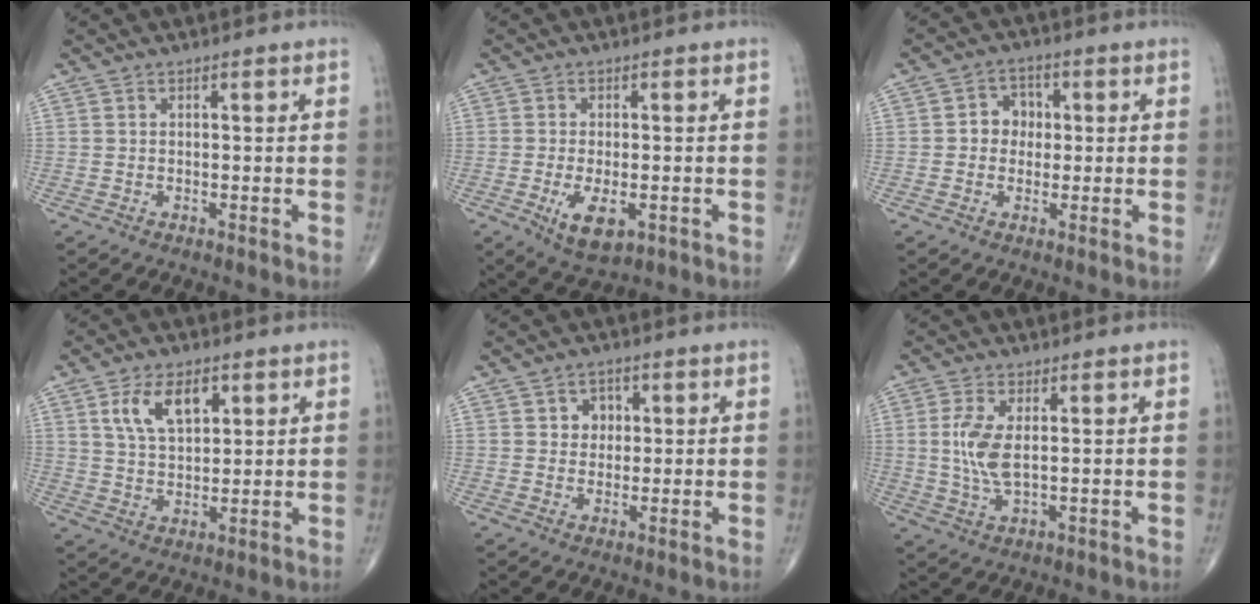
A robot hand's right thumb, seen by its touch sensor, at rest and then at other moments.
{"total": 6.6, "force": [-2.2, 3.1, 5.4], "torque": [-0.093, -0.010, -0.028]}
{"total": 4.9, "force": [0.2, 4.3, 2.3], "torque": [-0.006, 0.012, -0.005]}
{"total": 9.1, "force": [3.8, 5.0, 6.6], "torque": [-0.101, -0.014, 0.074]}
{"total": 3.8, "force": [1.0, 3.3, 1.7], "torque": [-0.001, 0.000, 0.012]}
{"total": 6.7, "force": [0.8, 2.7, 6.0], "torque": [-0.141, -0.008, 0.019]}